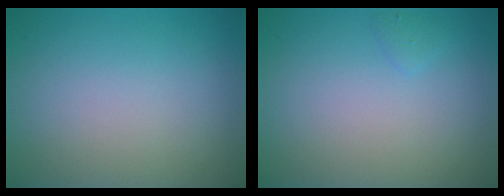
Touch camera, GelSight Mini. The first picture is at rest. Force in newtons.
{"total": 0.6, "press": 0.6, "slide": 0.1}